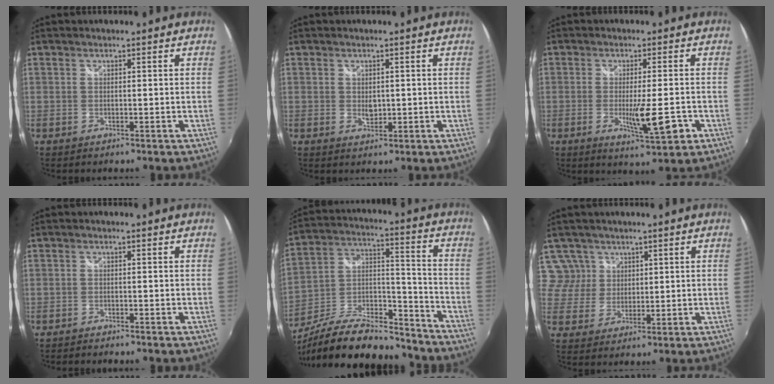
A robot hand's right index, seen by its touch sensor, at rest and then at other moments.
{"total": 1.9, "force": [0.1, 1.4, 1.3], "torque": [-0.018, -0.001, 0.003]}
{"total": 7.9, "force": [-2.7, 0.8, 7.4], "torque": [-0.117, -0.023, -0.038]}
{"total": 2.1, "force": [-2.1, 0.3, 0.5], "torque": [-0.022, -0.010, -0.038]}
{"total": 23.4, "force": [-17.8, 7.7, 13.1], "torque": [-0.249, -0.003, -0.281]}
{"total": 4.9, "force": [2.6, 4.2, 0.1], "torque": [0.007, 0.009, 0.047]}